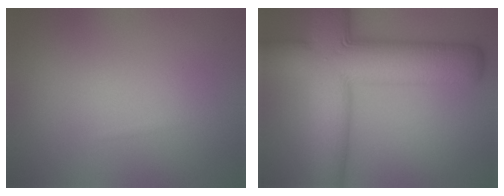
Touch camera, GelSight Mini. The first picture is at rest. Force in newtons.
{"total": 13.3, "press": 13.3, "slide": 0.3}